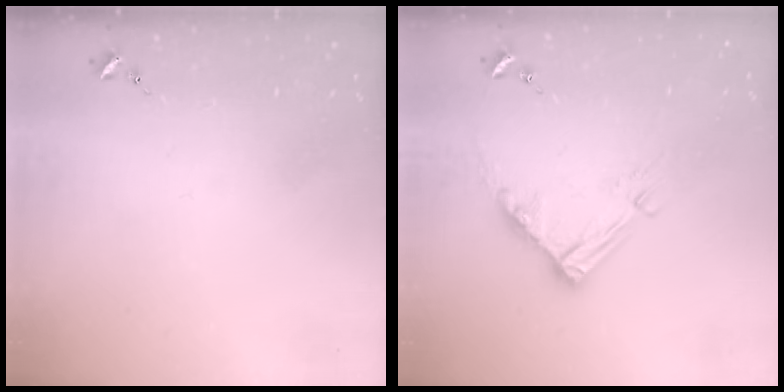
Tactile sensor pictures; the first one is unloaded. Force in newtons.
{"total": 10.5, "press": 10.4, "slide": 1.2}